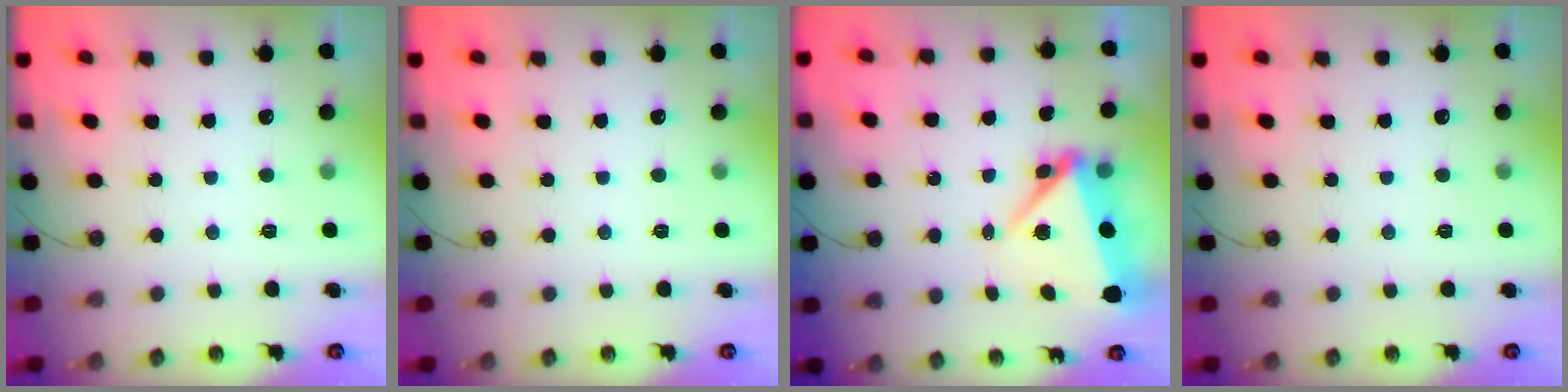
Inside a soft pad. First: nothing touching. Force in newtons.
{"total": 0.0}
{"total": 7.0, "press": 6.8, "slide": 1.8}
{"total": 0.0}